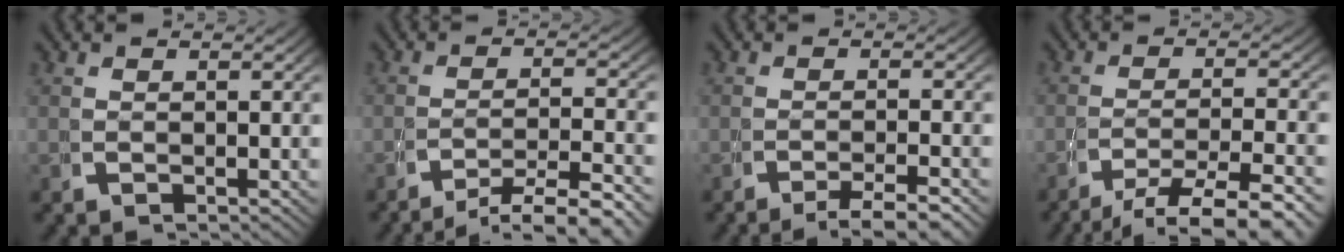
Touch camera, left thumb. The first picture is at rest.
{"total": 4.7, "force": [-3.0, 1.8, 3.1], "torque": [-0.040, -0.008, -0.044]}
{"total": 3.8, "force": [-2.9, 1.0, 2.3], "torque": [-0.034, -0.003, -0.047]}
{"total": 6.4, "force": [-3.8, 2.6, 4.4], "torque": [-0.072, -0.014, -0.050]}